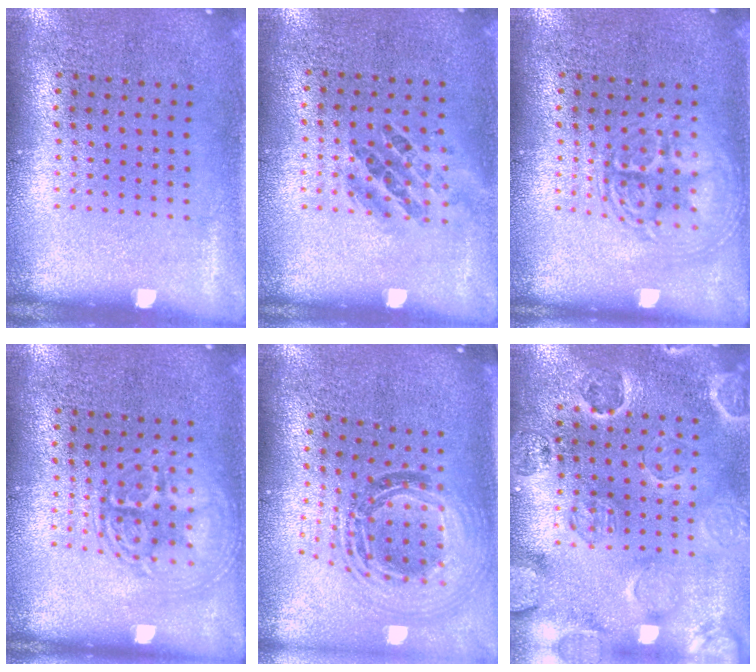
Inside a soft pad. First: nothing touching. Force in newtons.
{"total": 0.9, "press": 0.7, "slide": 0.5}
{"total": 2.9, "press": 2.9, "slide": 0.4}
{"total": 2.9, "press": 2.9, "slide": 0.4}
{"total": 1.6, "press": 1.4, "slide": 0.8}
{"total": 2.5, "press": 2.3, "slide": 1.0}